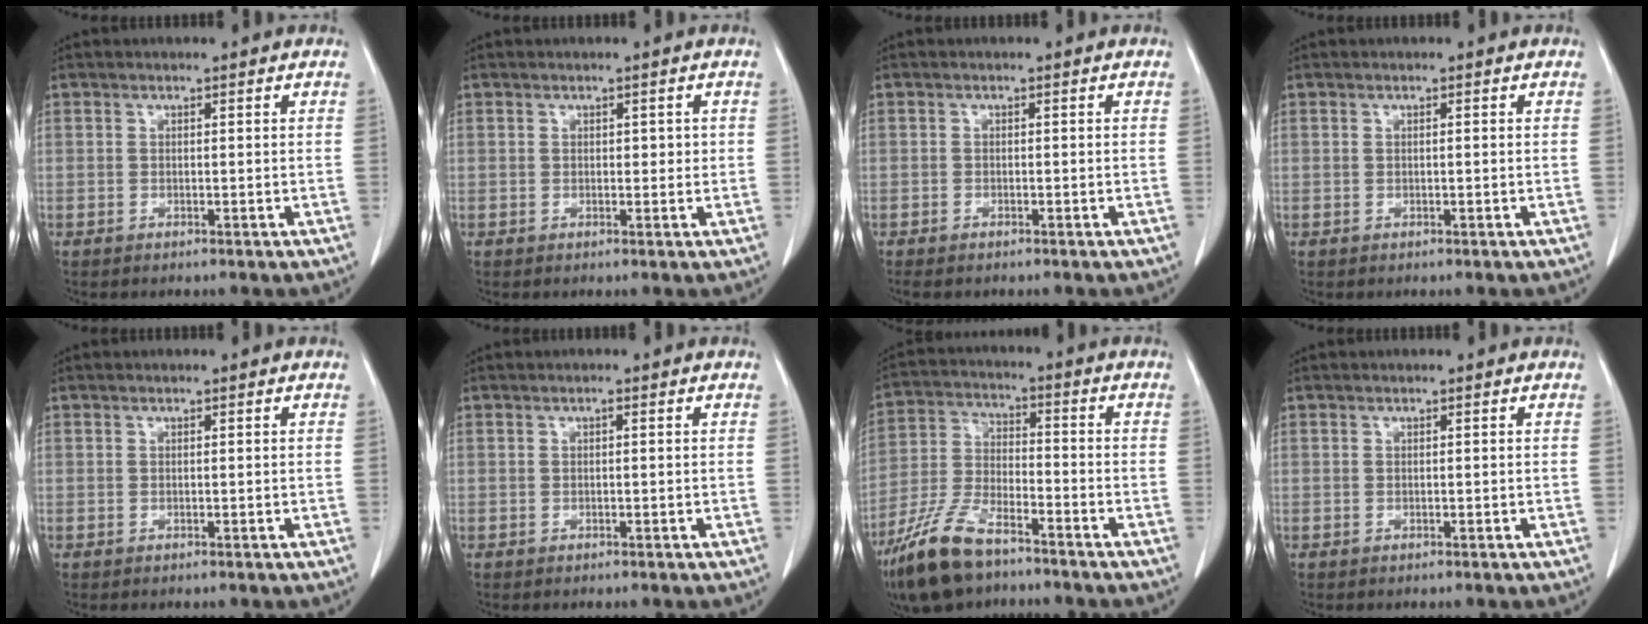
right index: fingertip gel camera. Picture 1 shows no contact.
{"total": 2.1, "force": [0.3, 1.4, 1.6], "torque": [-0.037, 0.014, 0.008]}
{"total": 2.9, "force": [-2.1, 1.3, 1.5], "torque": [-0.034, -0.003, -0.028]}
{"total": 0.6, "force": [0.0, 0.3, 0.5], "torque": [-0.017, 0.008, 0.002]}
{"total": 0.0}
{"total": 0.7, "force": [0.2, 0.4, 0.6], "torque": [-0.013, 0.003, 0.003]}
{"total": 13.6, "force": [-9.5, 4.8, 8.4], "torque": [-0.183, -0.014, -0.184]}
{"total": 0.0}